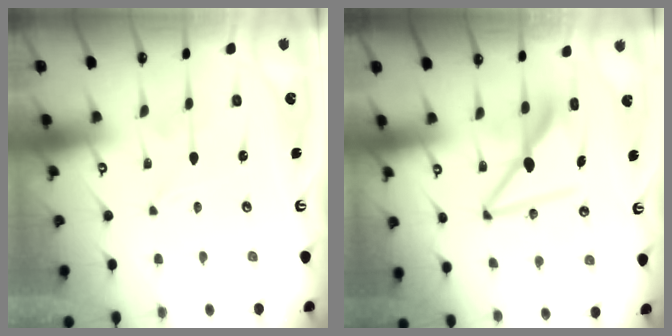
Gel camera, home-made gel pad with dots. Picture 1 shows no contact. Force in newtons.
{"total": 10.1, "press": 10.0, "slide": 1.1}